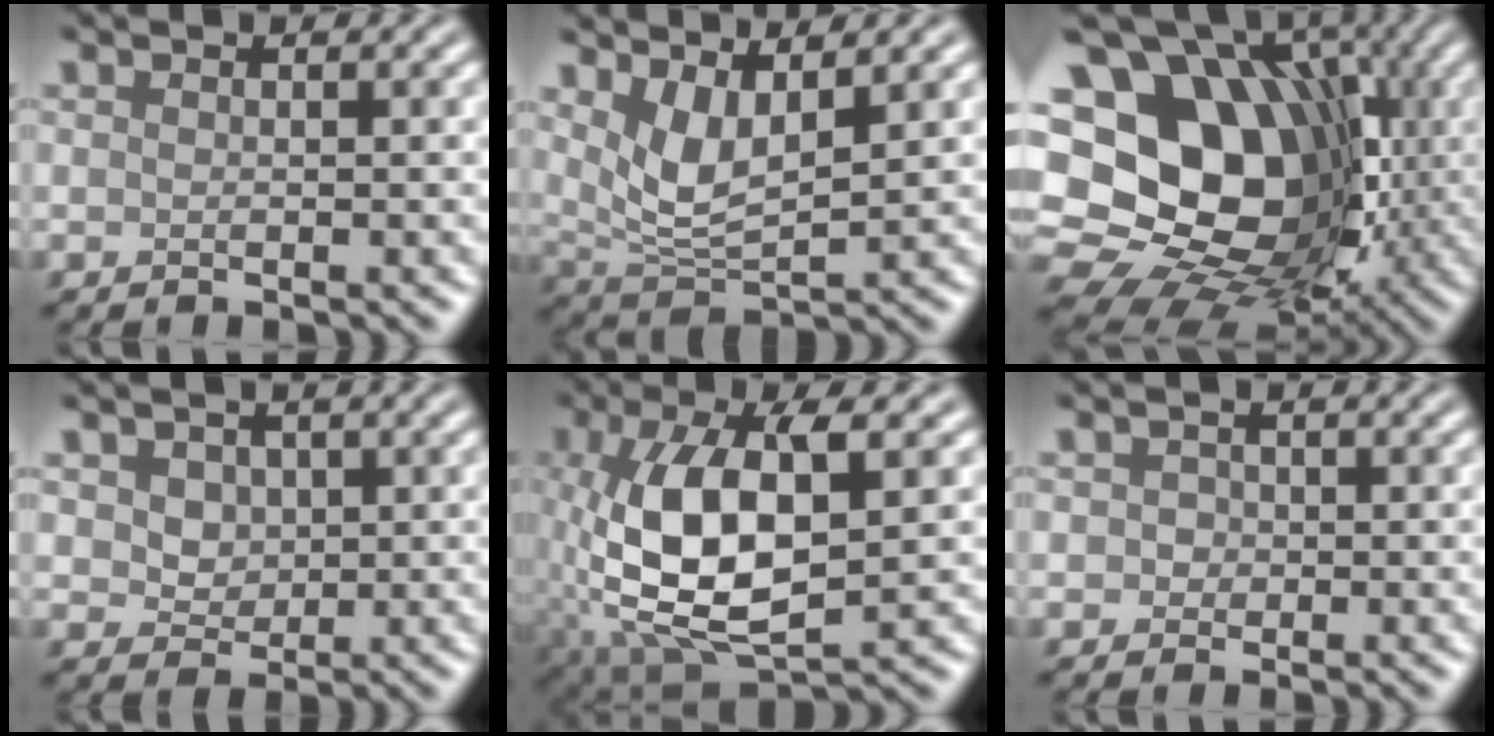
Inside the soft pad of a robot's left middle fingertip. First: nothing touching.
{"total": 4.0, "force": [1.9, 1.6, 3.1], "torque": [-0.071, -0.014, 0.043]}
{"total": 20.7, "force": [1.8, 16.5, 12.4], "torque": [-0.210, 0.021, 0.035]}
{"total": 3.5, "force": [1.5, 2.6, 1.7], "torque": [-0.043, 0.002, 0.031]}
{"total": 10.8, "force": [-0.7, 4.8, 9.6], "torque": [-0.193, 0.002, -0.013]}
{"total": 1.1, "force": [0.2, 1.1, 0.3], "torque": [0.004, 0.000, -0.002]}